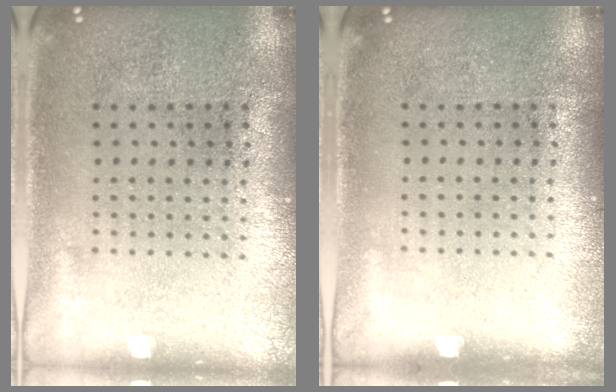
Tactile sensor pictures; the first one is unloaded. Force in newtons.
{"total": 0.0}